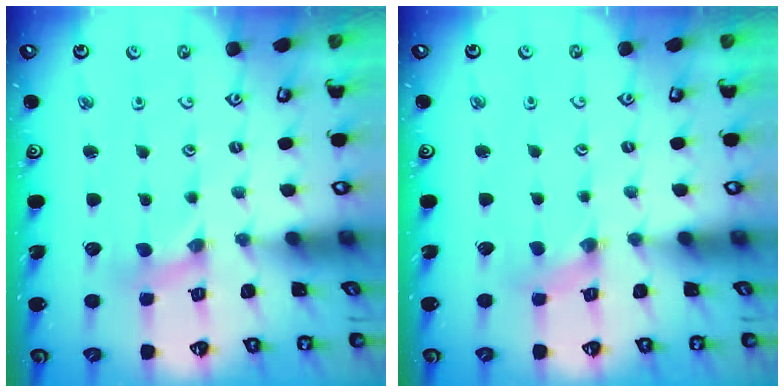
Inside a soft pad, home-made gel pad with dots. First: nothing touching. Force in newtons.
{"total": 0.0}